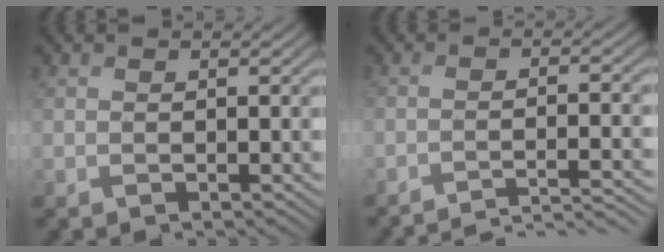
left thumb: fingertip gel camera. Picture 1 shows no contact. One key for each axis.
{"total": 6.3, "fx": -5.4, "fy": 0.5, "fz": 3.1, "tx": -0.050, "ty": 0.015, "tz": -0.090}